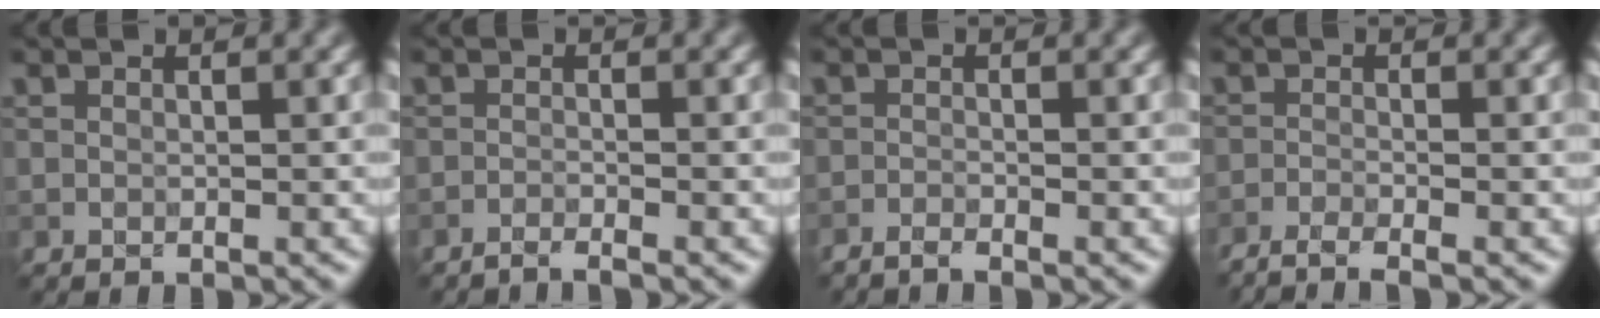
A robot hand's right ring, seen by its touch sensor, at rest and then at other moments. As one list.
[{"total": 1.7, "force": [-1.5, 0.1, 0.9], "torque": [-0.018, 0.002, -0.035]}, {"total": 1.6, "force": [-1.4, 0.1, 0.8], "torque": [-0.023, 0.000, -0.033]}, {"total": 3.7, "force": [-2.9, 0.6, 2.2], "torque": [-0.046, -0.003, -0.062]}]